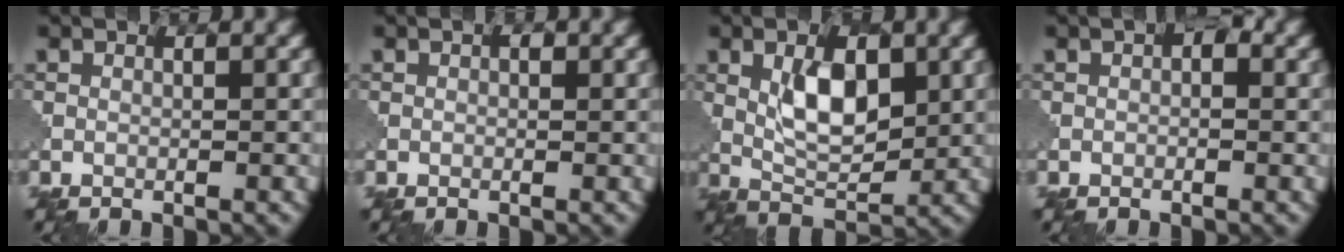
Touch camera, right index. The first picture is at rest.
{"total": 0.7, "force": [0.1, 0.4, 0.5], "torque": [-0.006, 0.000, 0.004]}
{"total": 5.1, "force": [1.3, 2.6, 4.1], "torque": [-0.077, -0.003, 0.028]}
{"total": 1.6, "force": [0.2, 0.9, 1.3], "torque": [-0.015, 0.001, 0.002]}